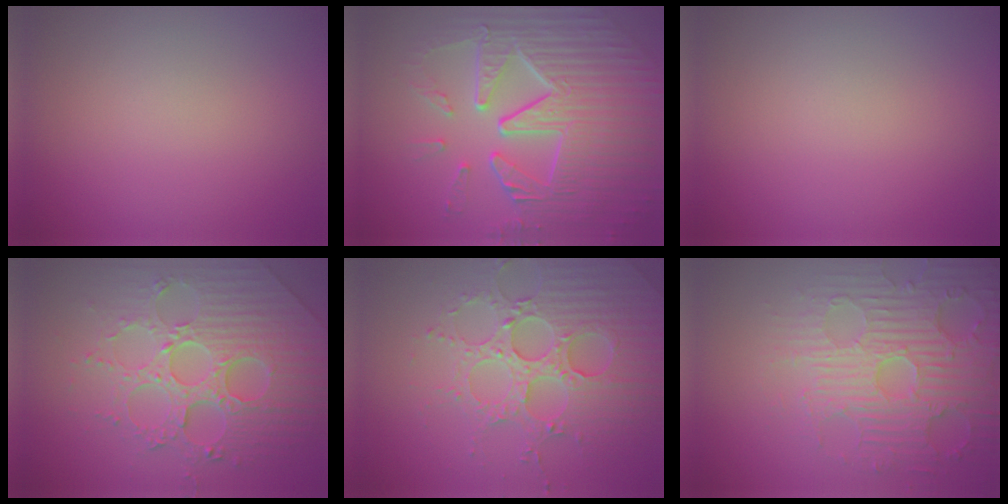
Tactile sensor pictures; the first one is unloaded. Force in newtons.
{"total": 9.4, "press": 6.3, "slide": 6.9}
{"total": 0.0}
{"total": 8.1, "press": 6.0, "slide": 5.5}
{"total": 5.3, "press": 5.1, "slide": 1.2}
{"total": 5.5, "press": 5.1, "slide": 2.0}